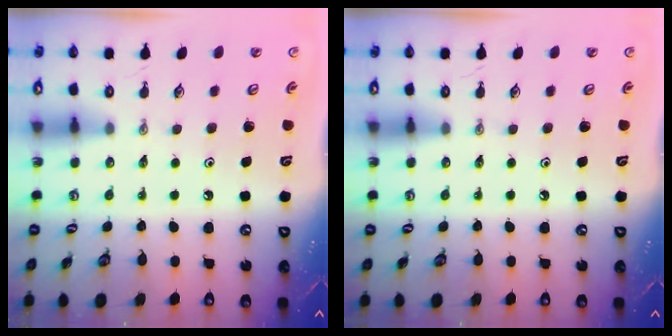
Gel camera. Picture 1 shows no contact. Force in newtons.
{"total": 0.0}